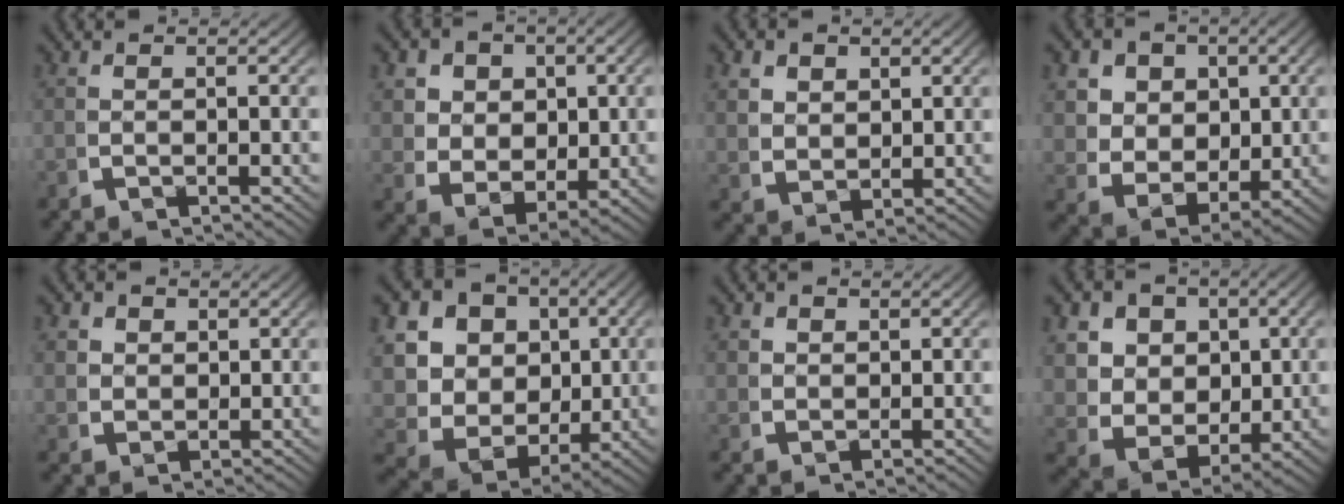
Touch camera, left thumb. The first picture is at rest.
{"total": 8.0, "force": [0.0, 6.5, 4.7], "torque": [-0.106, -0.039, 0.012]}
{"total": 3.2, "force": [1.0, 2.6, 1.6], "torque": [-0.032, -0.014, 0.031]}
{"total": 9.1, "force": [-0.1, 7.3, 5.4], "torque": [-0.132, -0.048, 0.010]}
{"total": 2.5, "force": [1.4, 1.9, 0.9], "torque": [-0.010, -0.007, 0.032]}
{"total": 15.2, "force": [-0.2, 12.7, 8.3], "torque": [-0.196, -0.048, -0.008]}
{"total": 1.7, "force": [1.2, 1.1, 0.4], "torque": [0.003, -0.002, 0.029]}
{"total": 10.7, "force": [-0.1, 8.7, 6.2], "torque": [-0.156, -0.050, 0.005]}